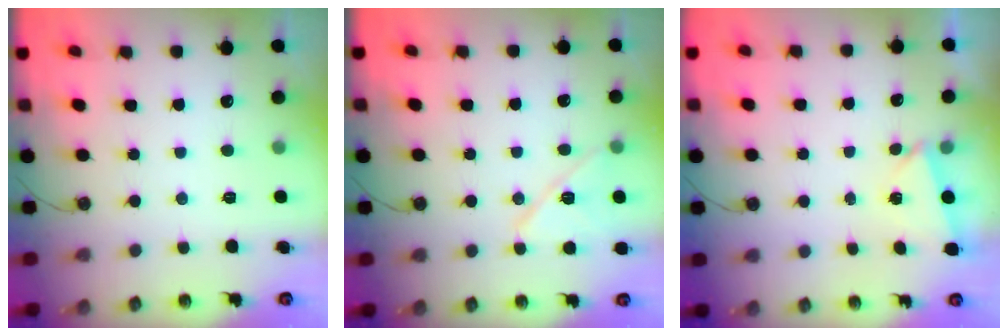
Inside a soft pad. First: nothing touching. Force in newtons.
{"total": 11.6, "press": 11.6, "slide": 0.7}
{"total": 1.6, "press": 0.9, "slide": 1.2}